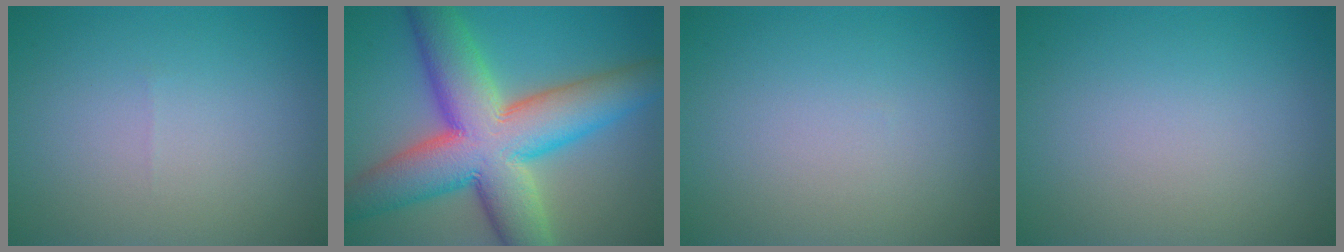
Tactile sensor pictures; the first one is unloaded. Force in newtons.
{"total": 13.5, "press": 13.5, "slide": 0.6}
{"total": 0.0}
{"total": 0.0}